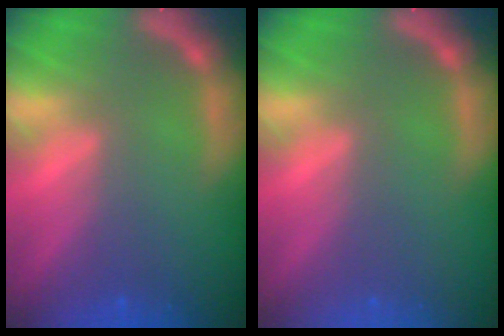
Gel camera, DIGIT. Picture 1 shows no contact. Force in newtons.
{"total": 0.0}